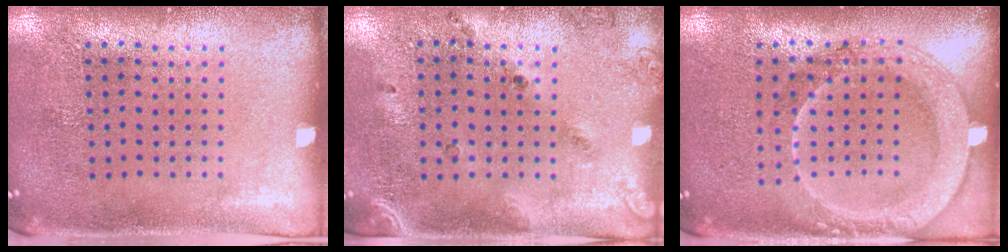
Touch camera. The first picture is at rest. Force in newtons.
{"total": 1.5, "press": 1.1, "slide": 1.0}
{"total": 2.0, "press": 1.8, "slide": 0.9}